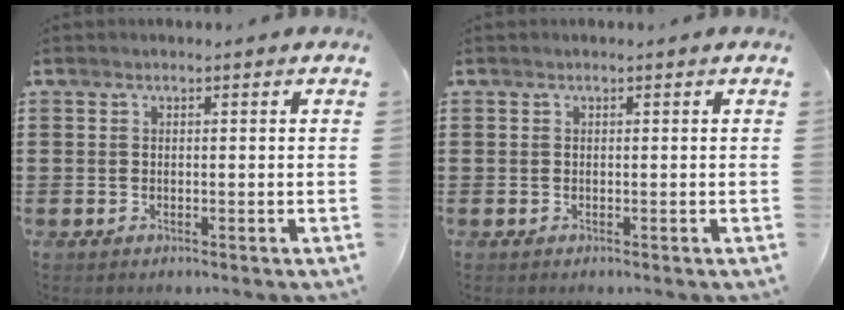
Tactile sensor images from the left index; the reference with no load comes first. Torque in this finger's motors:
{"motor_torque": [0.03, 0.03, 0.00, 0.00]}